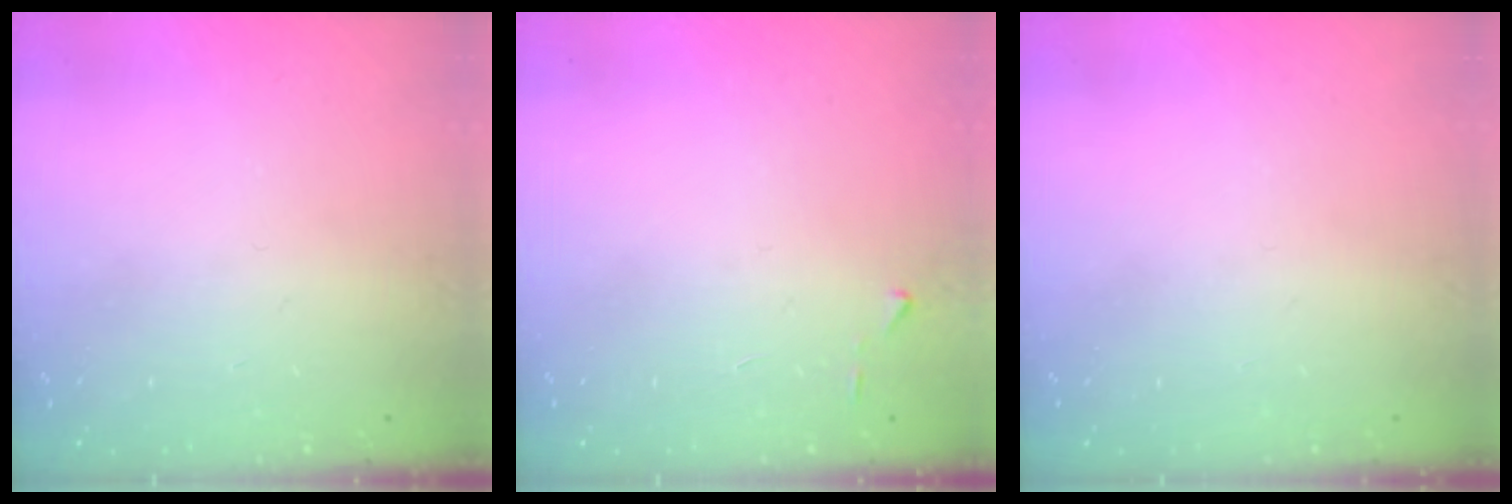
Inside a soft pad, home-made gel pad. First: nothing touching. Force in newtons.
{"total": 3.7, "press": 3.7, "slide": 0.4}
{"total": 0.0}